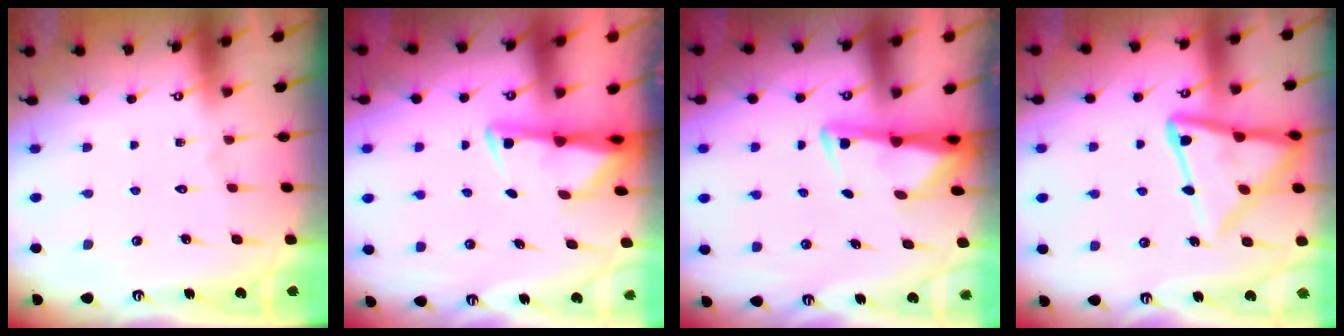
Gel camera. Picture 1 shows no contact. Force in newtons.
{"total": 2.8, "press": 2.7, "slide": 0.6}
{"total": 2.8, "press": 2.7, "slide": 0.6}
{"total": 16.8, "press": 16.7, "slide": 1.6}